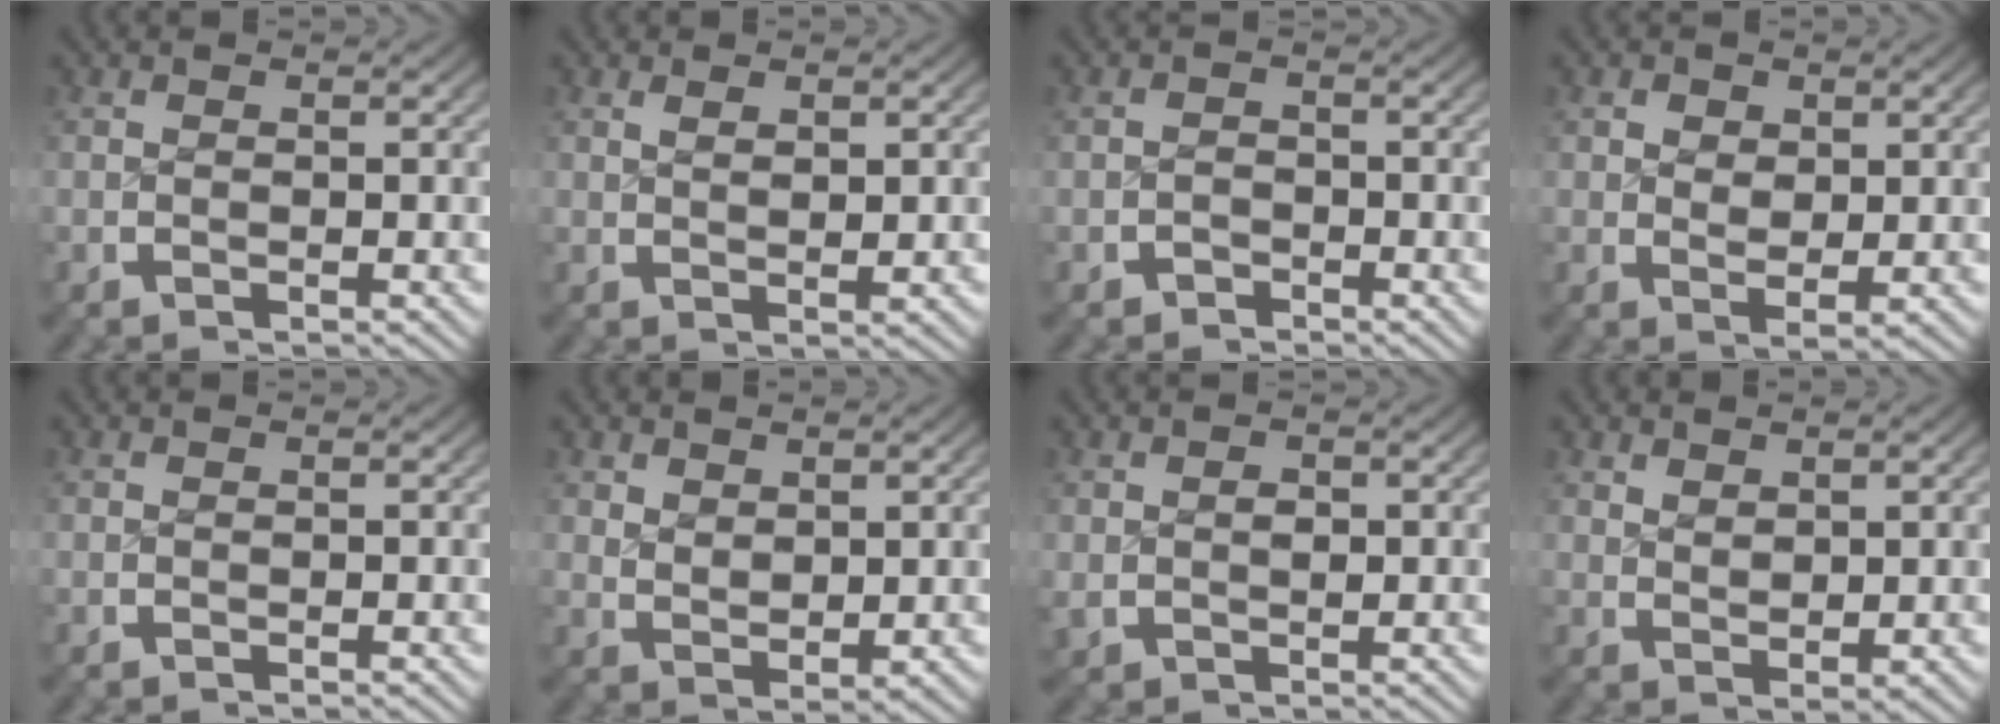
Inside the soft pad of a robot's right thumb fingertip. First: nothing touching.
{"total": 1.3, "force": [0.8, 0.3, 1.0], "torque": [-0.014, -0.003, 0.022]}
{"total": 1.3, "force": [-1.2, 0.5, 0.1], "torque": [-0.001, -0.006, -0.018]}
{"total": 2.3, "force": [0.9, 1.6, 1.5], "torque": [-0.033, -0.019, 0.027]}
{"total": 0.0}
{"total": 2.1, "force": [1.4, 1.0, 1.2], "torque": [-0.023, -0.011, 0.038]}
{"total": 1.6, "force": [0.2, 1.3, 0.9], "torque": [-0.028, -0.008, 0.014]}
{"total": 1.7, "force": [1.4, 0.5, 0.8], "torque": [-0.009, -0.004, 0.037]}